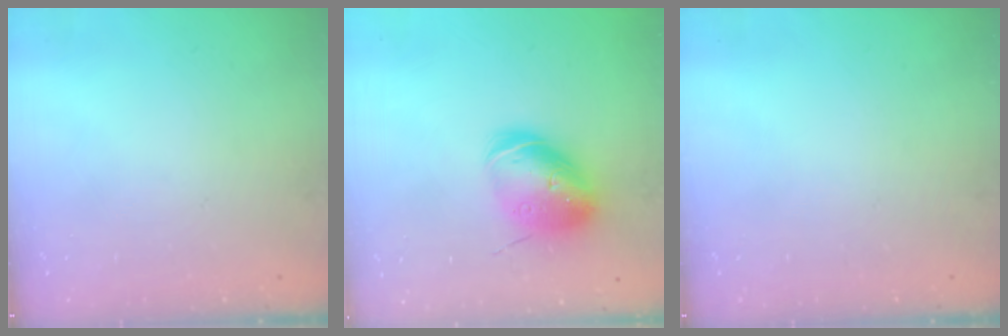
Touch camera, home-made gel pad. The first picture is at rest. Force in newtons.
{"total": 12.9, "press": 12.8, "slide": 2.0}
{"total": 0.0}